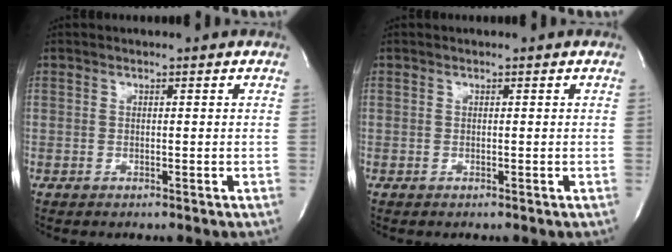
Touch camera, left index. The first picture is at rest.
{"total": 0.0}